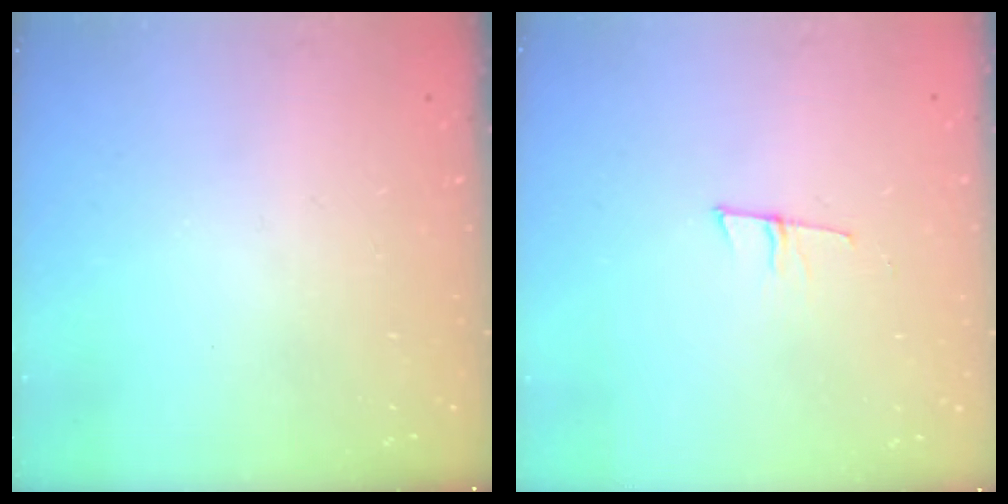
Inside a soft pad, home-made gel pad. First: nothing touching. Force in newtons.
{"total": 6.3, "press": 5.6, "slide": 2.9}